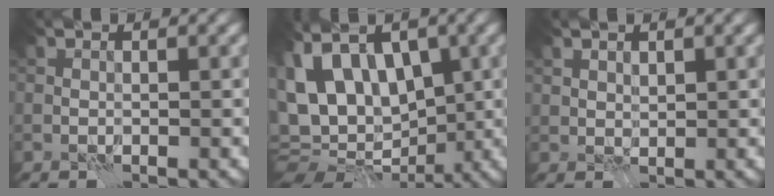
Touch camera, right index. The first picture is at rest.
{"total": 11.6, "force": [2.2, 7.9, 8.3], "torque": [-0.137, 0.026, 0.048]}
{"total": 1.3, "force": [0.9, 0.8, 0.5], "torque": [-0.011, -0.003, 0.017]}